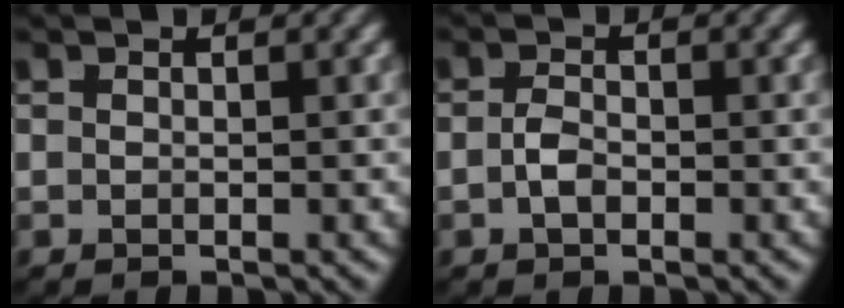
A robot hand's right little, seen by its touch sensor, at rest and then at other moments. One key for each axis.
{"total": 1.3, "fx": -1.0, "fy": 0.1, "fz": 0.8, "tx": -0.022, "ty": -0.011, "tz": -0.011}